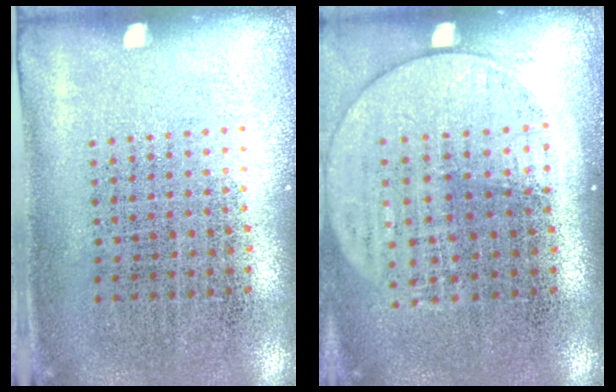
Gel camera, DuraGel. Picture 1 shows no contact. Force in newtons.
{"total": 1.6, "press": 1.5, "slide": 0.7}